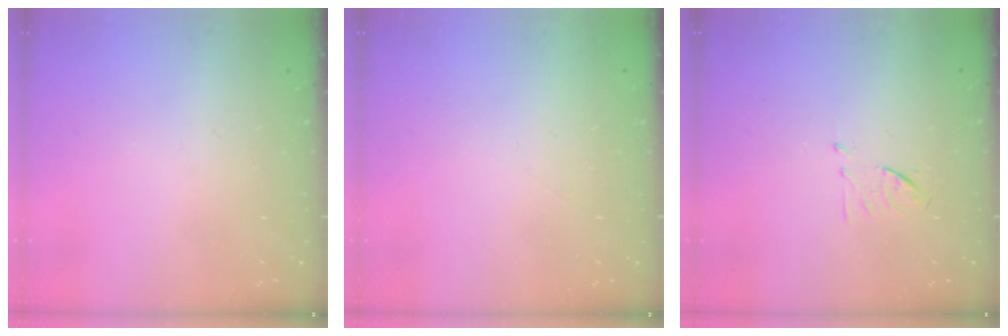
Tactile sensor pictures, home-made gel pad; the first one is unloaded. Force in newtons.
{"total": 4.9, "press": 4.8, "slide": 0.5}
{"total": 6.3, "press": 6.2, "slide": 1.0}